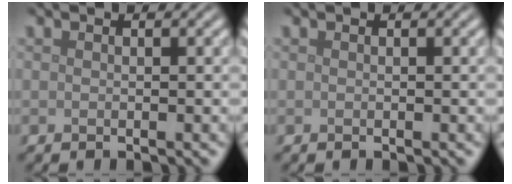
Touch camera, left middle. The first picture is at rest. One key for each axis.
{"total": 0.0}